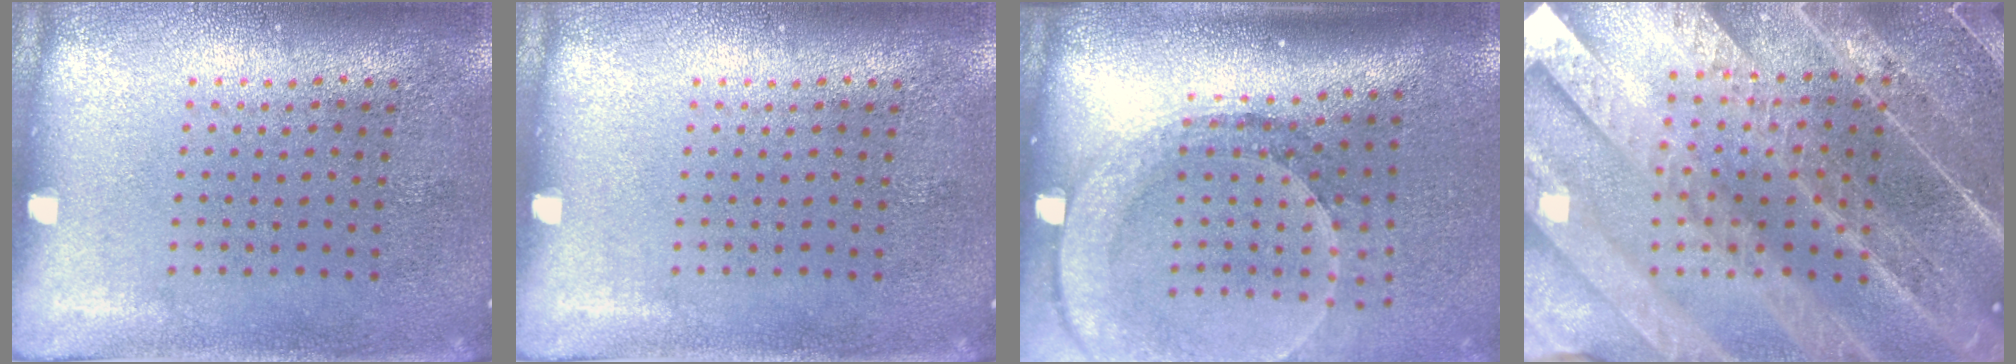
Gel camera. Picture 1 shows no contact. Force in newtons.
{"total": 0.0}
{"total": 2.6, "press": 2.0, "slide": 1.6}
{"total": 5.2, "press": 4.5, "slide": 2.7}